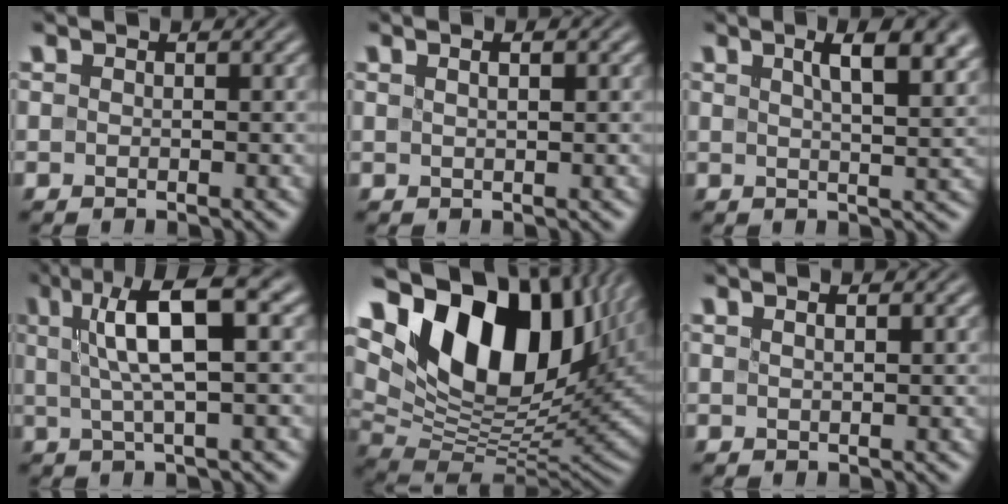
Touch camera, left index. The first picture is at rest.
{"total": 1.9, "force": [1.0, 0.6, 1.5], "torque": [-0.011, -0.004, 0.005]}
{"total": 6.3, "force": [3.1, 2.3, 4.9], "torque": [-0.053, 0.015, 0.039]}
{"total": 8.2, "force": [2.3, 2.0, 7.6], "torque": [-0.127, 0.013, 0.033]}
{"total": 17.1, "force": [7.5, 9.7, 12.0], "torque": [-0.213, 0.022, 0.126]}
{"total": 1.6, "force": [0.9, 0.5, 1.2], "torque": [-0.013, -0.004, 0.009]}